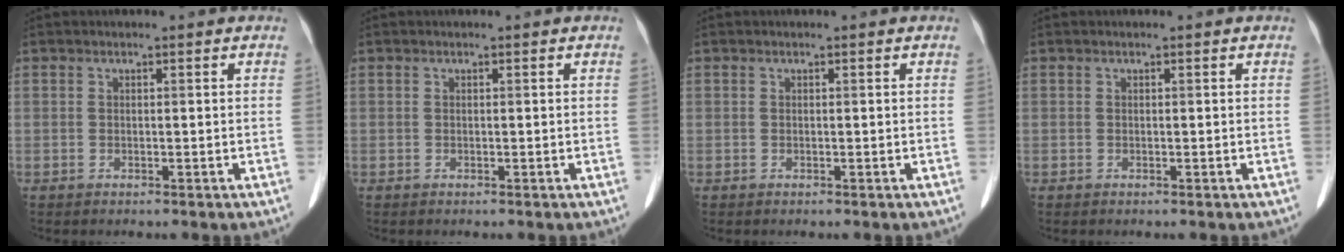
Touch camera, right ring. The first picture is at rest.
{"total": 0.0}
{"total": 0.0}
{"total": 0.0}